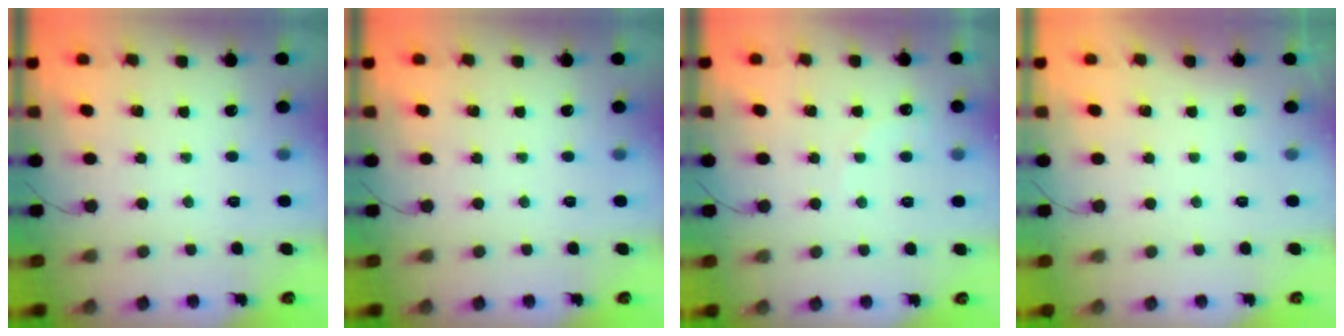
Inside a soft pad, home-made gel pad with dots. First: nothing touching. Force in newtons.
{"total": 0.0}
{"total": 5.1, "press": 5.0, "slide": 1.0}
{"total": 3.0, "press": 3.0, "slide": 0.1}